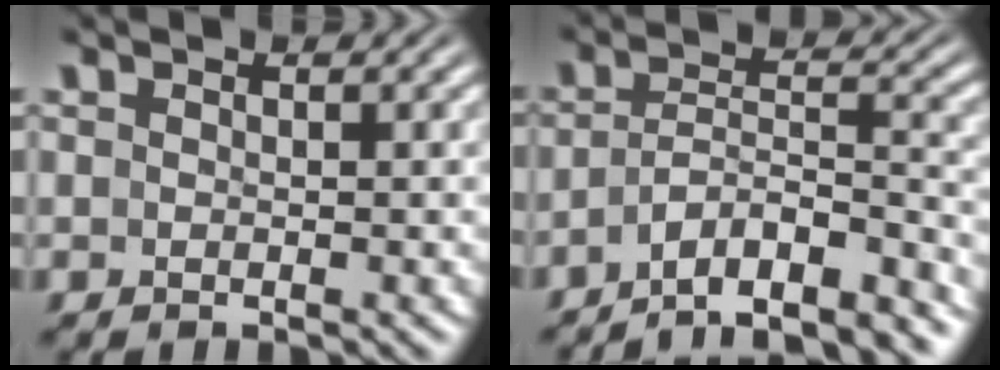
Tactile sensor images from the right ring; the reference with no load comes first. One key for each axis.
{"total": 10.5, "fx": -8.4, "fy": 5.1, "fz": 3.7, "tx": -0.064, "ty": -0.039, "tz": -0.128}